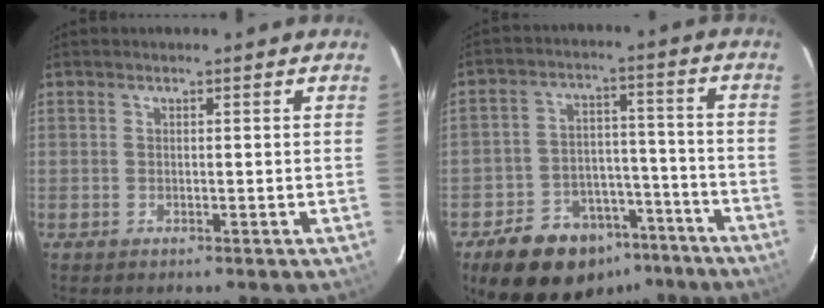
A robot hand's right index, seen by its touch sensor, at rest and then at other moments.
{"total": 16.5, "force": [-11.5, 10.0, 6.4], "torque": [-0.136, 0.039, -0.155]}